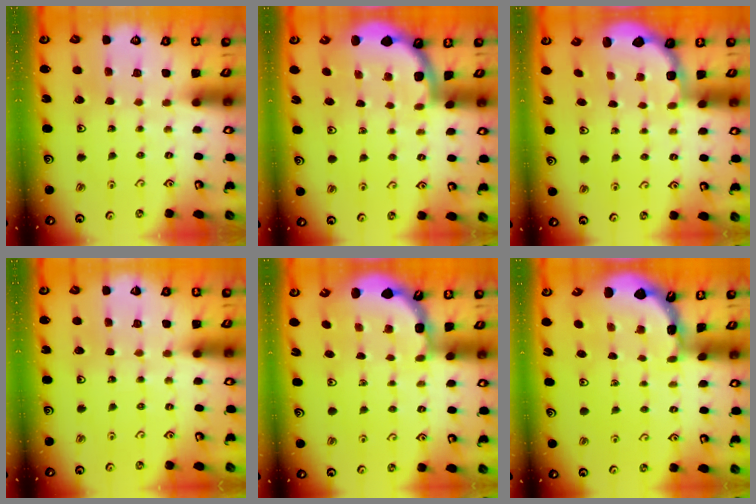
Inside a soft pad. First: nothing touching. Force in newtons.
{"total": 1.7, "press": 1.7, "slide": 0.1}
{"total": 2.8, "press": 2.1, "slide": 1.9}
{"total": 2.3, "press": 2.3, "slide": 0.2}
{"total": 2.1, "press": 1.9, "slide": 0.9}
{"total": 1.6, "press": 1.6, "slide": 0.2}